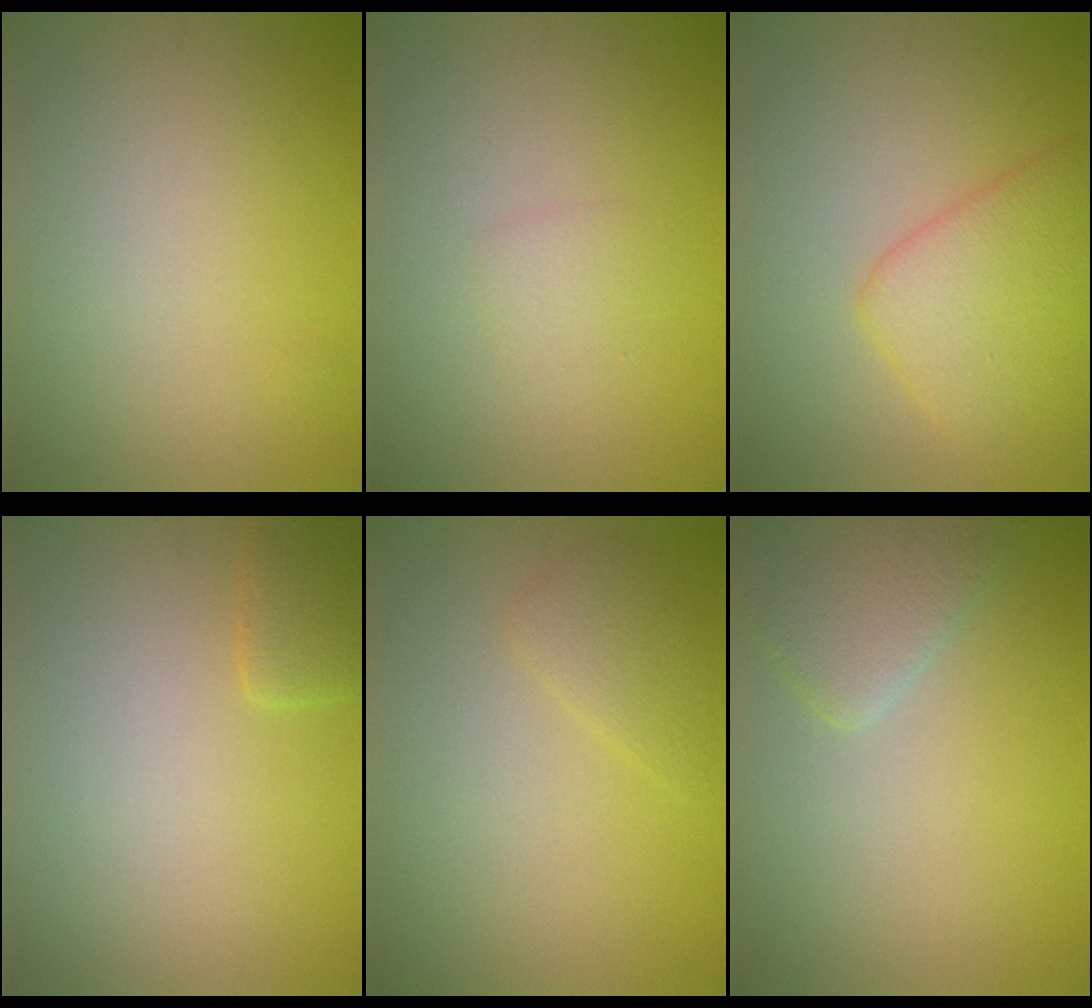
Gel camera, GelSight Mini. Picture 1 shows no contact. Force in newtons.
{"total": 1.0, "press": 1.0, "slide": 0.1}
{"total": 5.3, "press": 5.3, "slide": 0.1}
{"total": 2.3, "press": 2.3, "slide": 0.2}
{"total": 1.7, "press": 1.7, "slide": 0.1}
{"total": 3.4, "press": 3.4, "slide": 0.2}